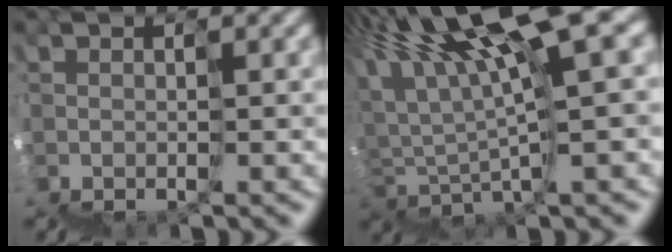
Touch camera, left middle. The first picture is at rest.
{"total": 8.8, "force": [6.3, -0.1, 6.2], "torque": [-0.120, 0.041, 0.106]}